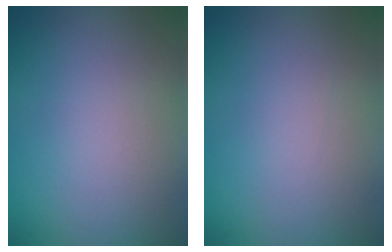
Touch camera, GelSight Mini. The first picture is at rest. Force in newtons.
{"total": 0.0}